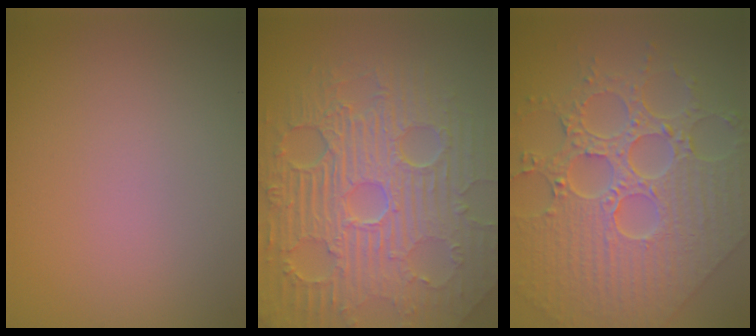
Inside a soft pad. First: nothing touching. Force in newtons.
{"total": 11.4, "press": 7.3, "slide": 8.7}
{"total": 9.4, "press": 6.9, "slide": 6.4}